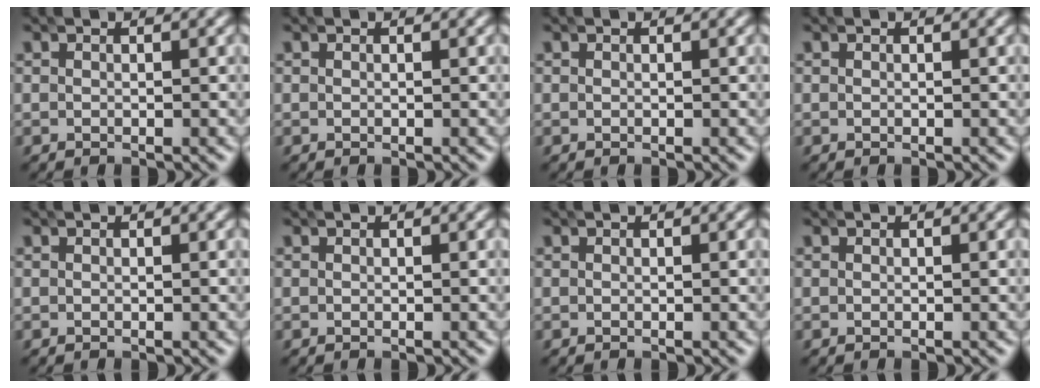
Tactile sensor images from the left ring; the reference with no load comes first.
{"total": 0.0}
{"total": 0.0}
{"total": 0.0}
{"total": 0.0}
{"total": 0.0}
{"total": 0.0}
{"total": 0.0}